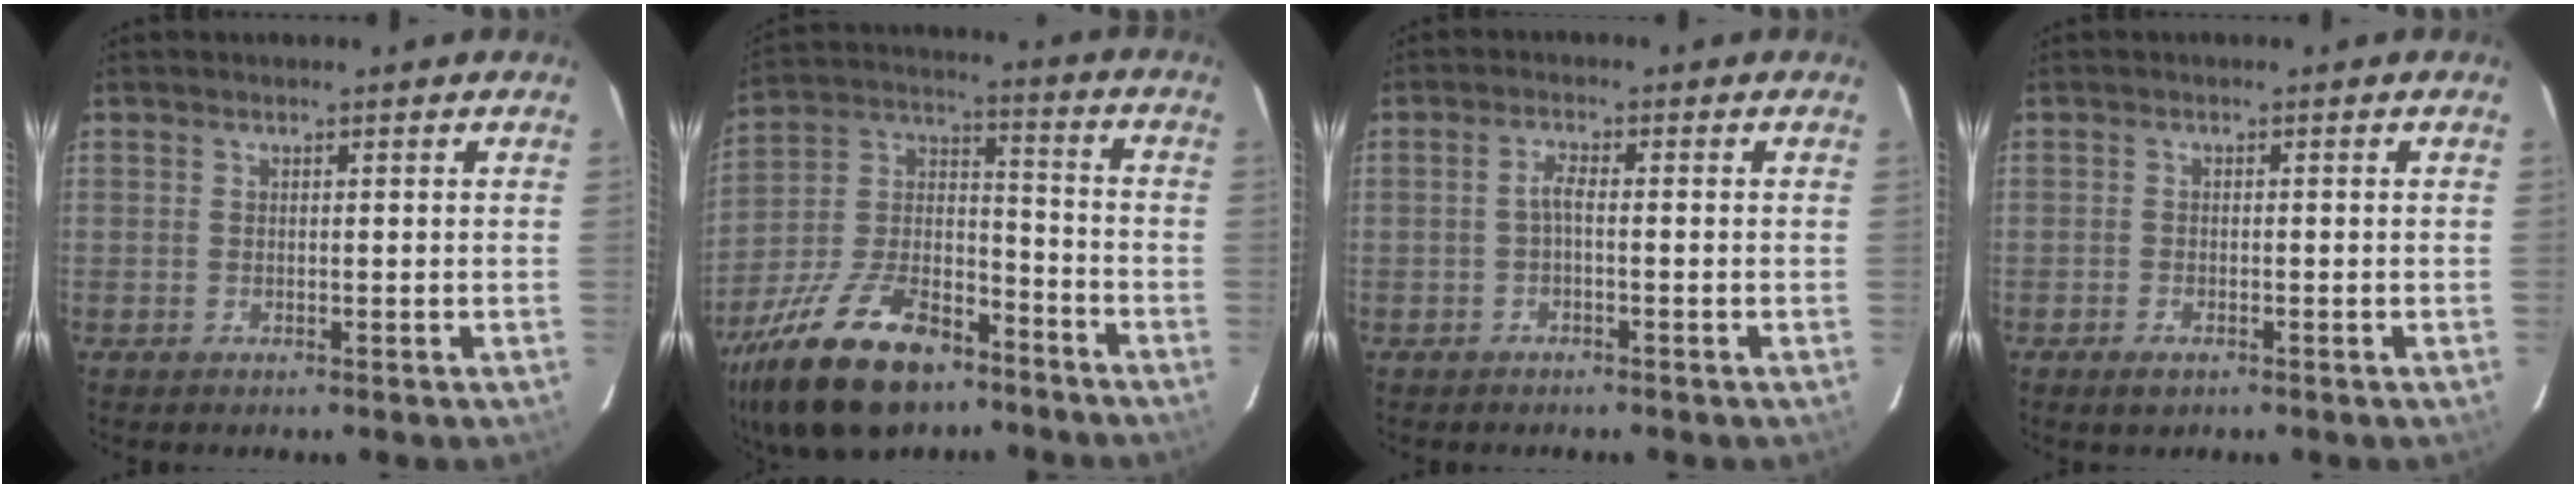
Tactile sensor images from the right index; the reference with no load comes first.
{"total": 23.9, "force": [-15.6, 11.5, 14.0], "torque": [-0.291, 0.002, -0.263]}
{"total": 1.7, "force": [-0.7, 0.2, 1.6], "torque": [-0.034, 0.006, -0.015]}
{"total": 2.1, "force": [-1.4, 1.1, 1.1], "torque": [-0.027, -0.003, -0.027]}